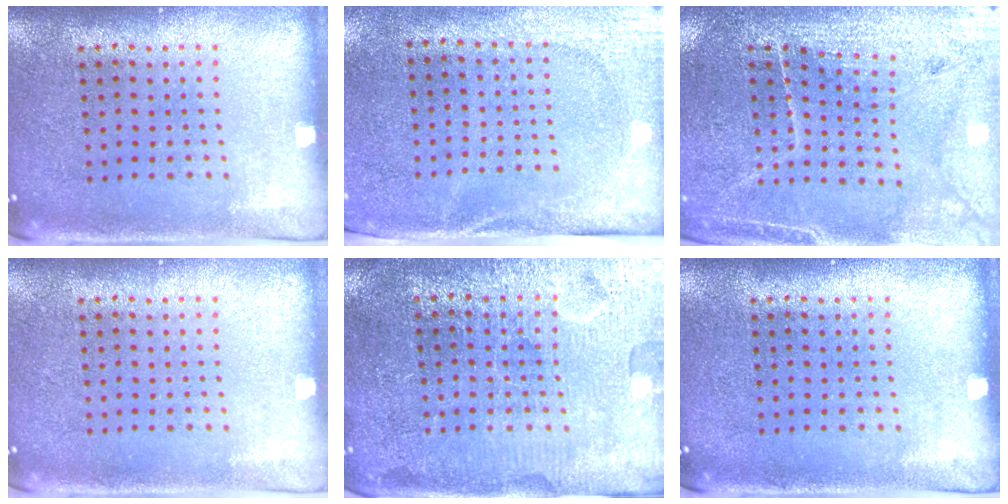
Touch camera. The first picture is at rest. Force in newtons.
{"total": 2.7, "press": 2.1, "slide": 1.6}
{"total": 3.1, "press": 3.0, "slide": 0.7}
{"total": 0.0}
{"total": 3.8, "press": 3.8, "slide": 0.7}
{"total": 0.0}